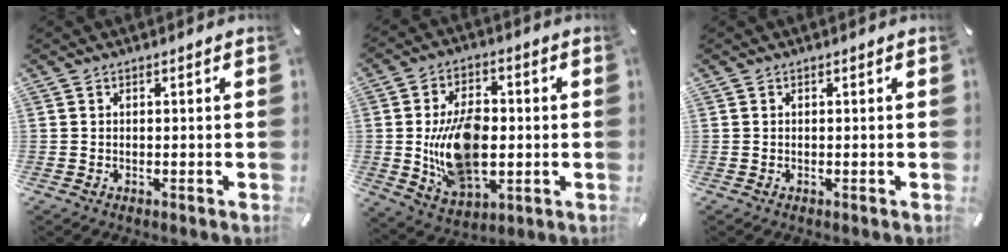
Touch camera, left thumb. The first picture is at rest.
{"total": 16.6, "force": [-0.9, 11.1, 12.3], "torque": [-0.235, -0.002, -0.012]}
{"total": 0.0}